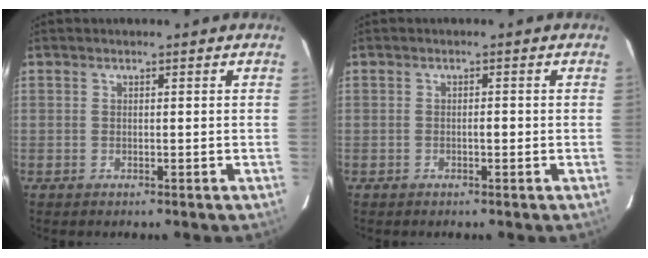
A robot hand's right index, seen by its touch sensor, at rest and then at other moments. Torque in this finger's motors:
{"motor_torque": [0.16, 0.05, 0.12, 0.02]}